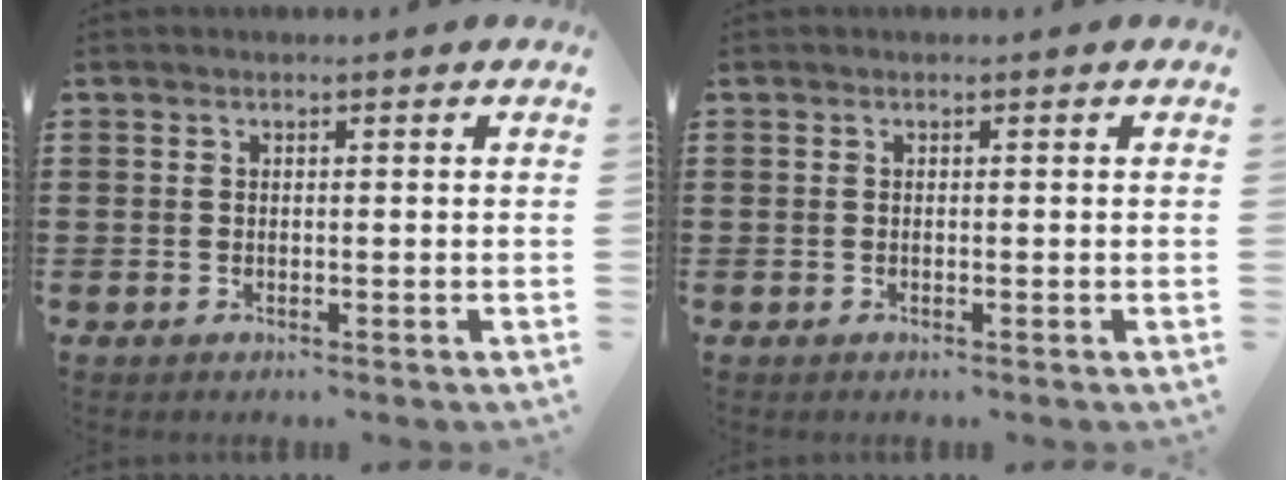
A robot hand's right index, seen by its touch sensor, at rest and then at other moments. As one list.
[{"total": 0.0}]